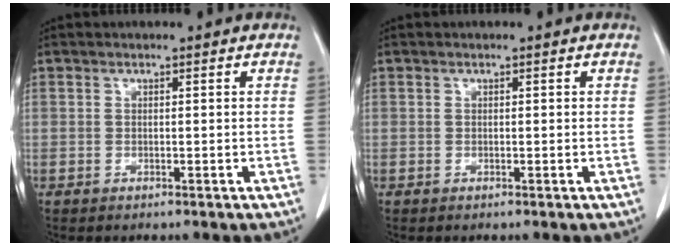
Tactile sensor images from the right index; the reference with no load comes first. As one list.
[{"total": 0.0}]